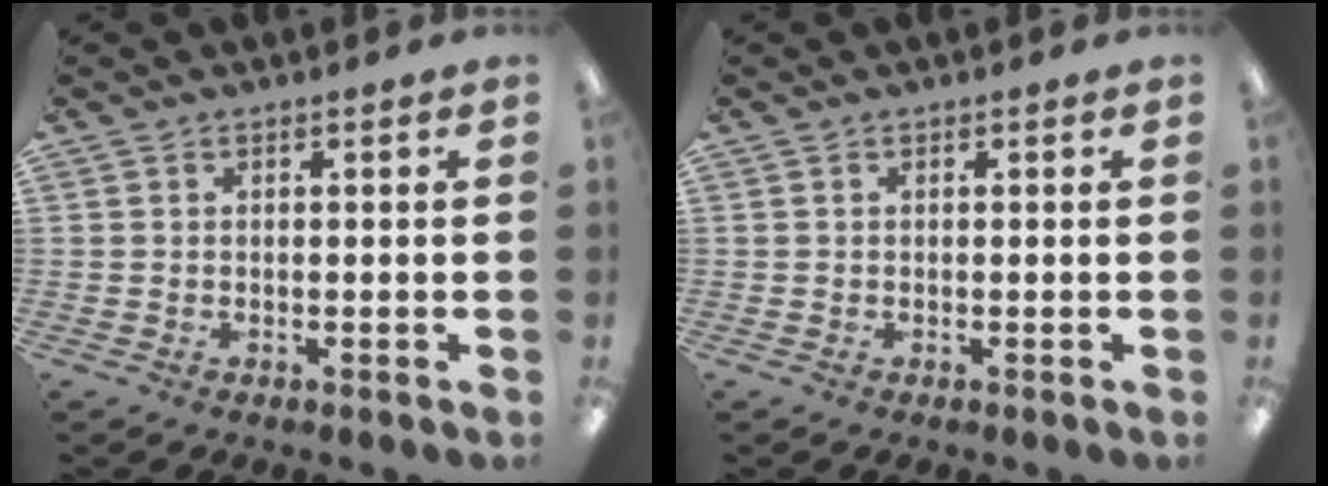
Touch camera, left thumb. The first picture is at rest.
{"total": 0.0}